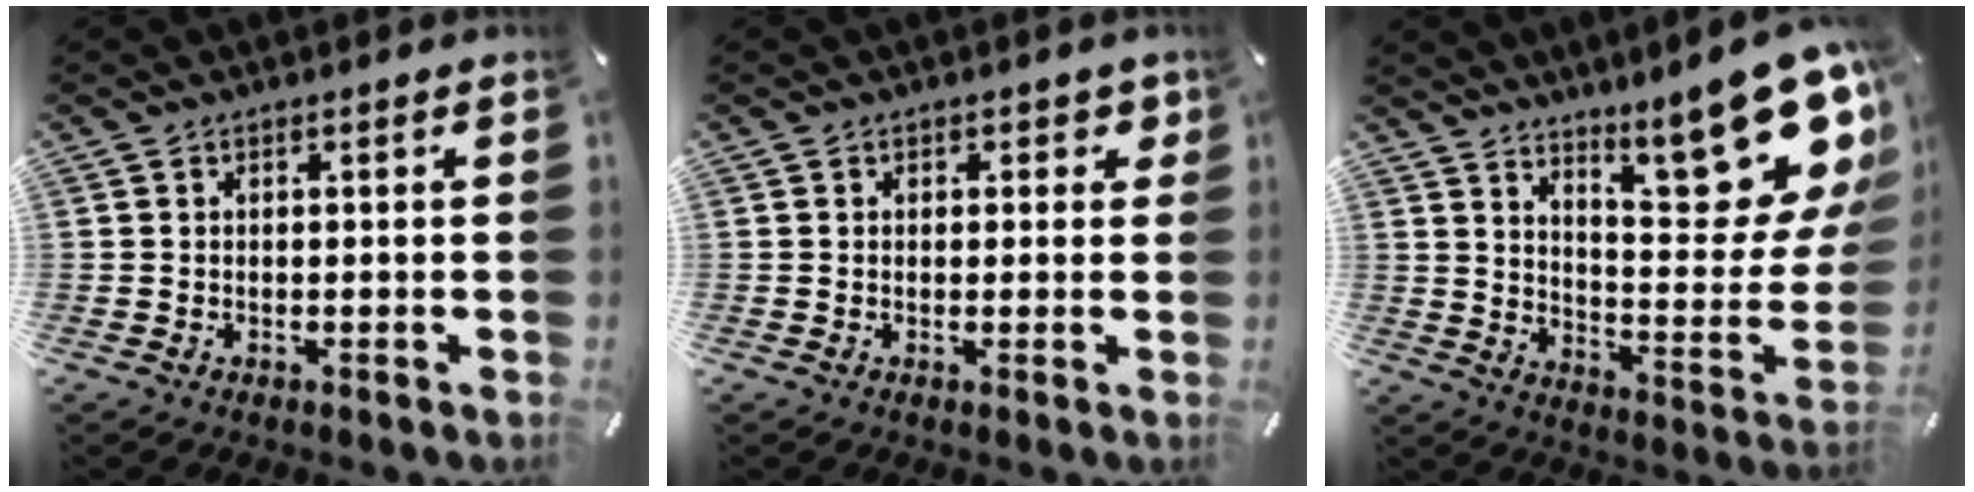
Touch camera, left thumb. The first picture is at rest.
{"total": 1.9, "force": [0.6, 1.5, 1.0], "torque": [0.002, -0.002, 0.003]}
{"total": 23.4, "force": [14.7, 7.8, 16.6], "torque": [-0.208, -0.117, 0.243]}